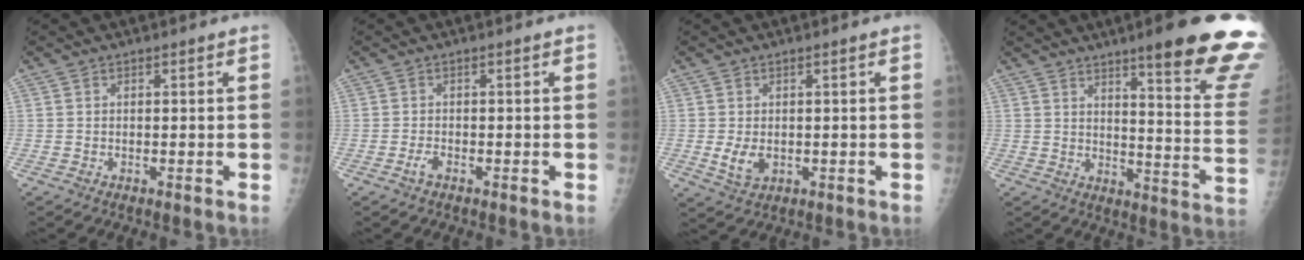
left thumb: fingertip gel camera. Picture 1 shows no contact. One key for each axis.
{"total": 1.1, "fx": -0.8, "fy": 0.4, "fz": 0.6, "tx": -0.009, "ty": 0.009, "tz": -0.016}
{"total": 3.5, "fx": -0.4, "fy": 2.3, "fz": 2.5, "tx": -0.036, "ty": -0.004, "tz": -0.001}
{"total": 22.7, "fx": 15.6, "fy": 2.6, "fz": 16.3, "tx": -0.180, "ty": -0.089, "tz": 0.199}